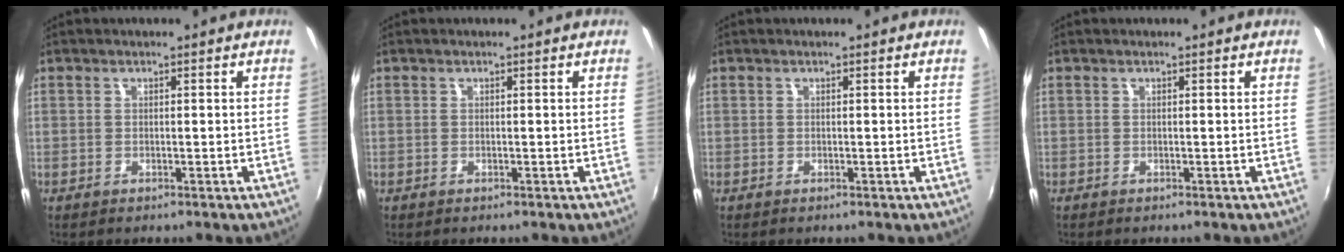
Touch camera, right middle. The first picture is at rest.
{"total": 0.0}
{"total": 0.0}
{"total": 0.0}